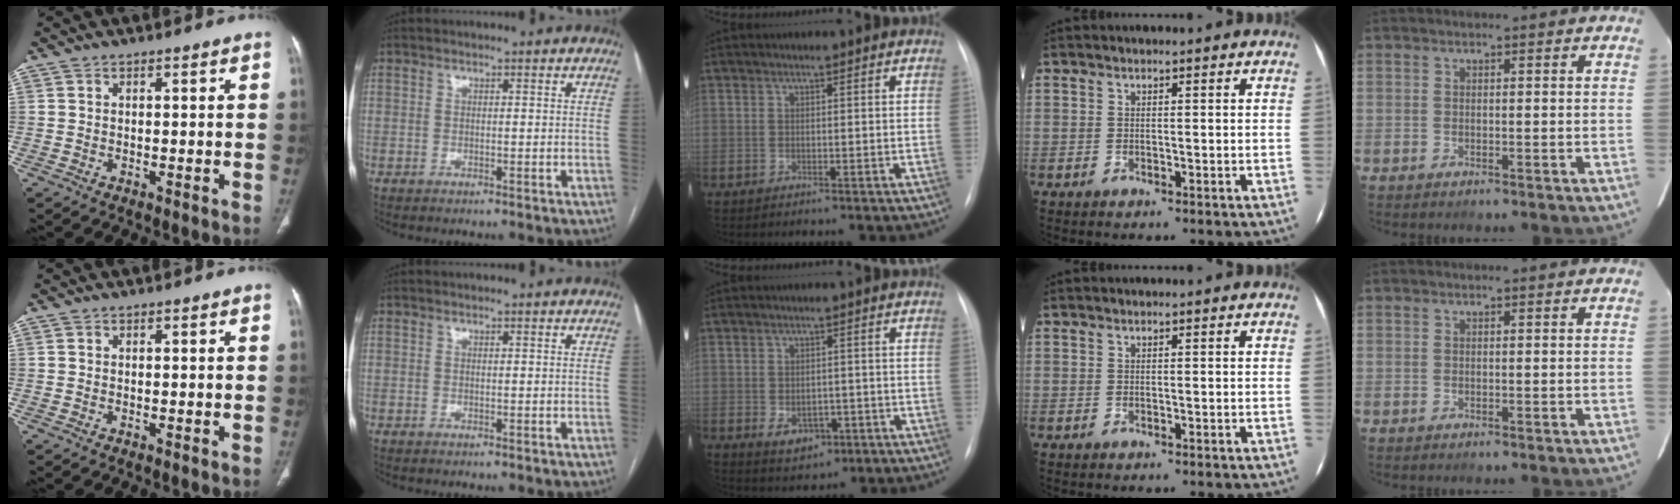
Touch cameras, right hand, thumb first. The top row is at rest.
{"middle": {"total": 4.1, "force": [-1.4, 2.9, 2.6], "torque": [-0.036, 0.002, -0.007]}}